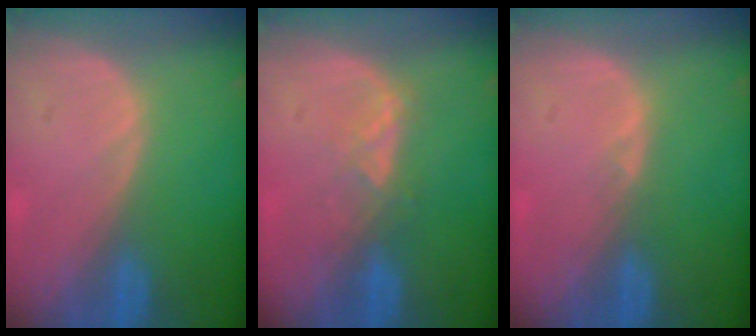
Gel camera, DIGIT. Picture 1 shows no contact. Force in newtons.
{"total": 2.9, "press": 2.8, "slide": 0.7}
{"total": 0.6, "press": 0.5, "slide": 0.3}